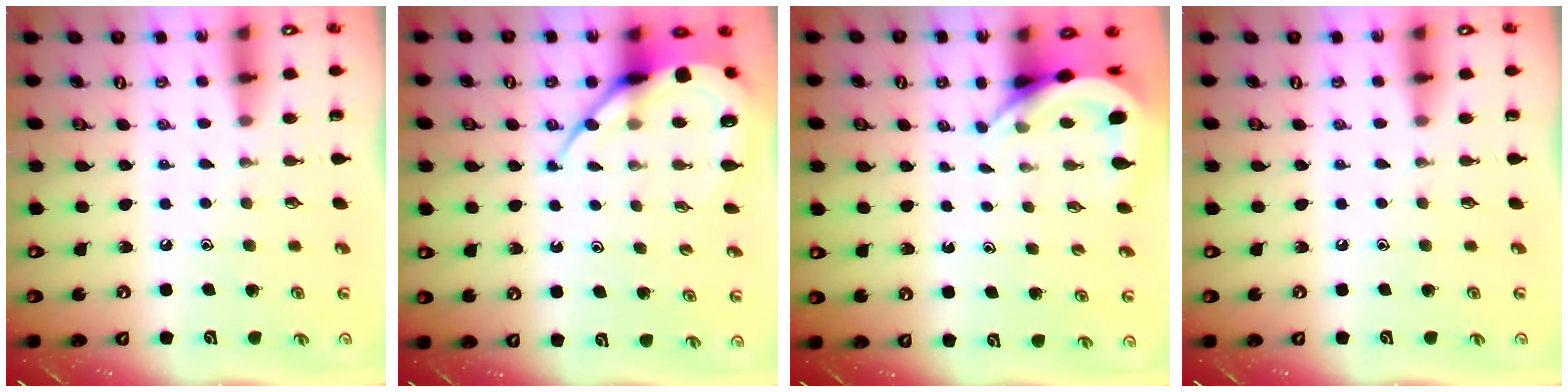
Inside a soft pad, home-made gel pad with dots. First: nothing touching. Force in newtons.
{"total": 9.2, "press": 9.2, "slide": 0.9}
{"total": 4.6, "press": 4.6, "slide": 0.3}
{"total": 0.0}